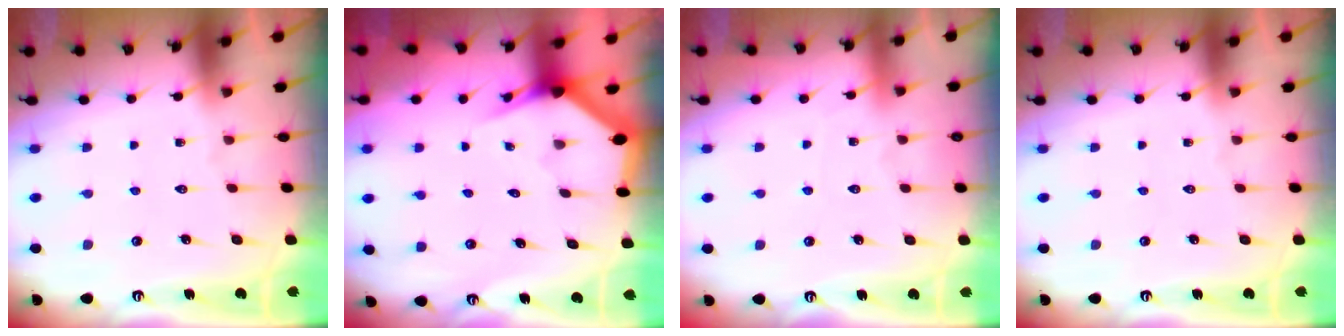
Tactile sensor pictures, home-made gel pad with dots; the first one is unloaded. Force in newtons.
{"total": 3.1, "press": 3.1, "slide": 0.1}
{"total": 4.5, "press": 4.5, "slide": 0.6}
{"total": 0.0}